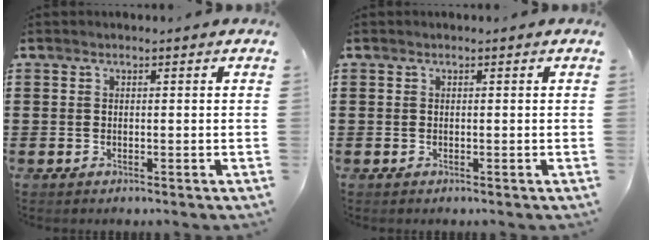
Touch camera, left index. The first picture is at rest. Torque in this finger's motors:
{"motor_torque": [0.00, 0.00, 0.00, 0.00]}